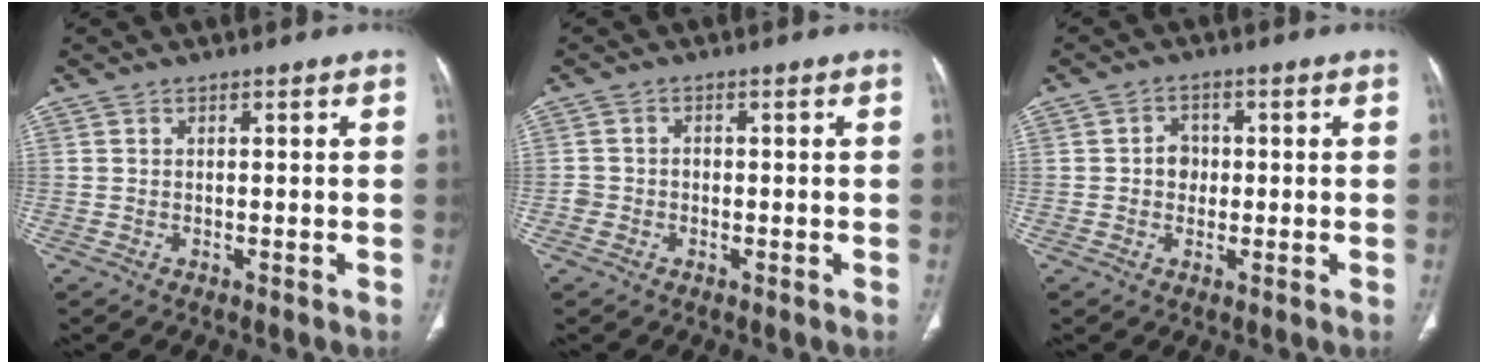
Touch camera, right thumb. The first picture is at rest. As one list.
[{"total": 2.0, "force": [-0.7, 1.8, 0.5], "torque": [-0.004, 0.013, -0.017]}, {"total": 3.4, "force": [0.0, 3.0, 1.7], "torque": [-0.005, 0.008, -0.006]}]